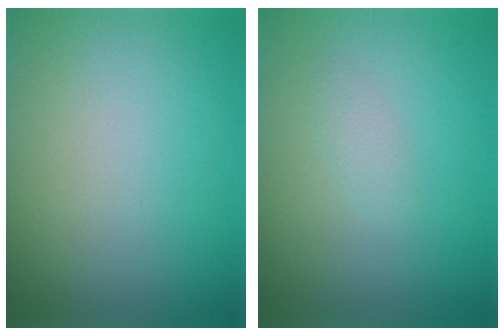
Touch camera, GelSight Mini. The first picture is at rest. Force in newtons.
{"total": 1.1, "press": 1.1, "slide": 0.1}